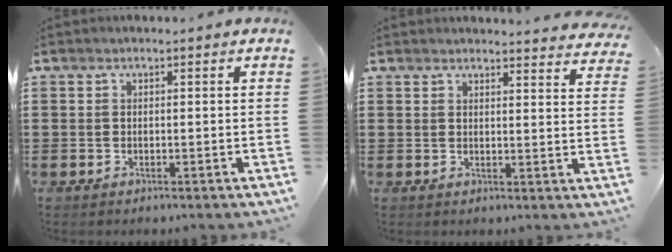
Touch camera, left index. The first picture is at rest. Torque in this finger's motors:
{"motor_torque": [0.09, -0.05, 0.59, 0.08]}